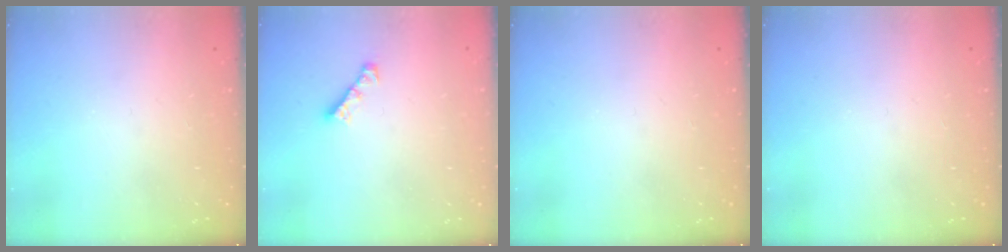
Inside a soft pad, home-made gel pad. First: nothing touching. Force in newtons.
{"total": 3.0, "press": 3.0, "slide": 0.3}
{"total": 0.0}
{"total": 0.0}